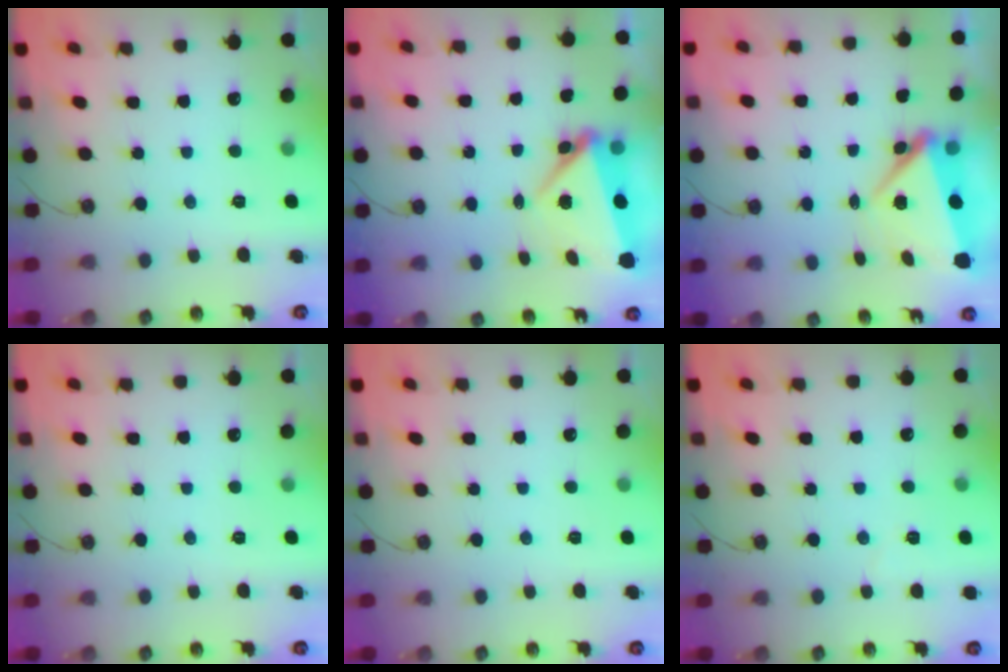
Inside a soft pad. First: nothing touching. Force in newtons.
{"total": 8.8, "press": 6.2, "slide": 6.3}
{"total": 6.8, "press": 6.7, "slide": 1.0}
{"total": 0.0}
{"total": 0.0}
{"total": 3.5, "press": 3.3, "slide": 1.1}